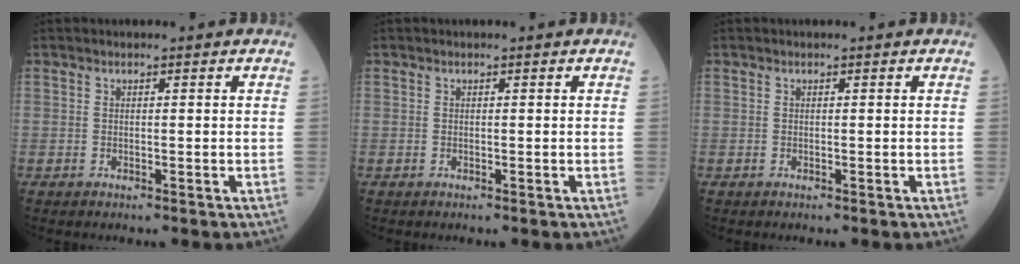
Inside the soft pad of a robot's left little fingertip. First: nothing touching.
{"total": 0.0}
{"total": 0.0}